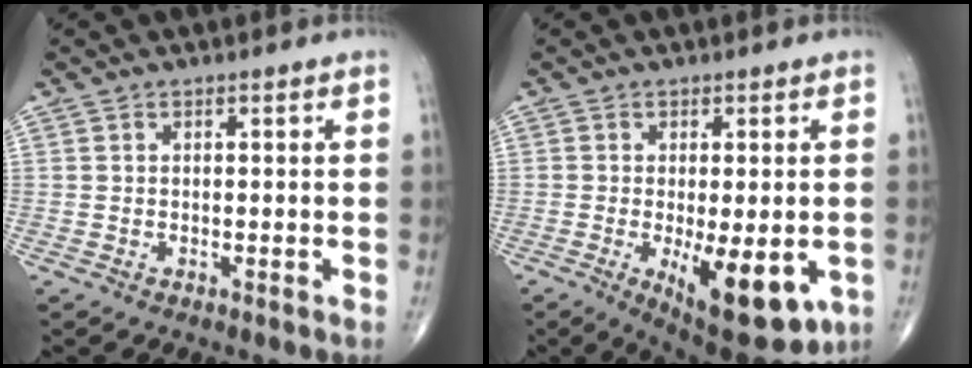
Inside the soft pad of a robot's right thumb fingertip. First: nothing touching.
{"total": 13.9, "force": [-4.2, 5.4, 12.1], "torque": [-0.160, -0.019, -0.046]}